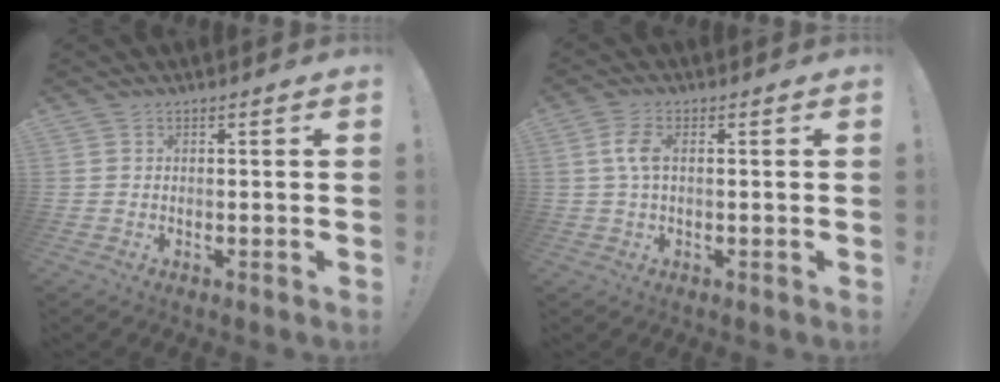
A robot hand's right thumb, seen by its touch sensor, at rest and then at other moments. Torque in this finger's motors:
{"motor_torque": [0.05, 0.09, 0.59, -0.47, 0.25]}